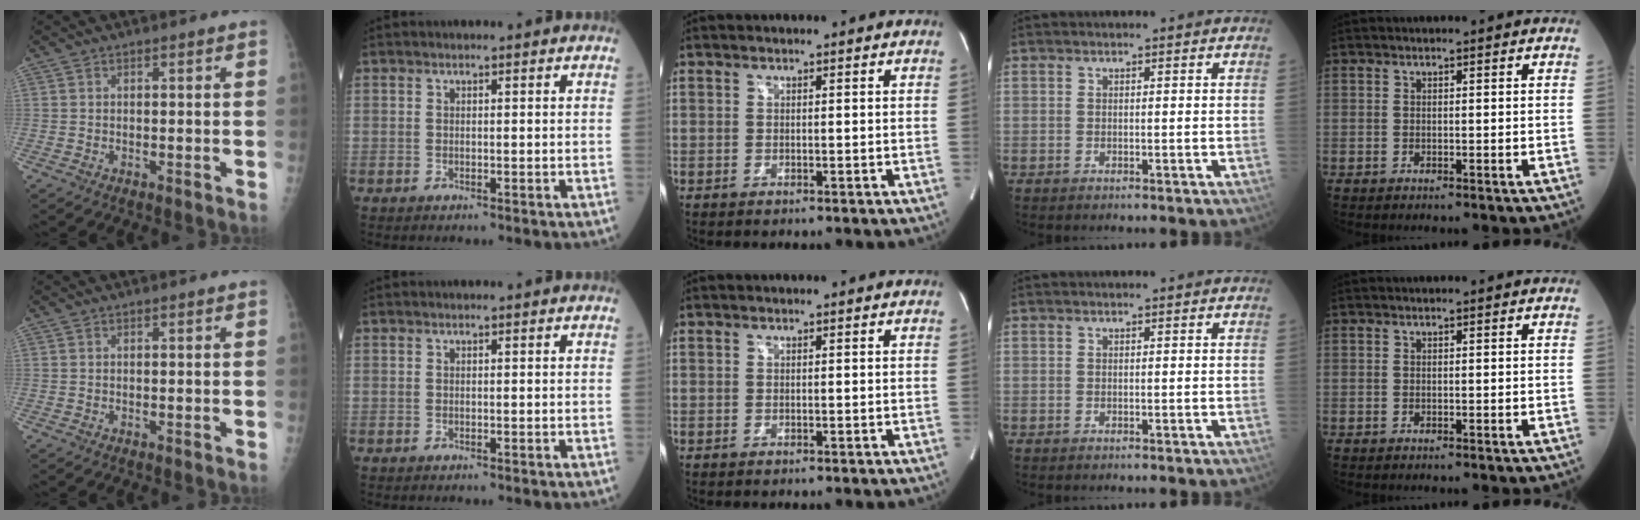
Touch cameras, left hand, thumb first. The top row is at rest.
{}